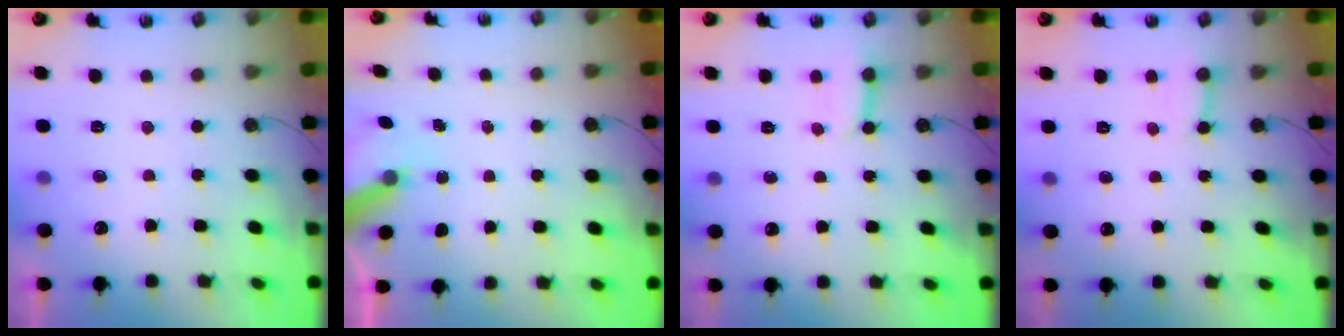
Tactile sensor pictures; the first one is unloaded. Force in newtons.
{"total": 6.1, "press": 6.1, "slide": 0.7}
{"total": 3.0, "press": 2.9, "slide": 0.4}
{"total": 2.8, "press": 2.7, "slide": 0.4}